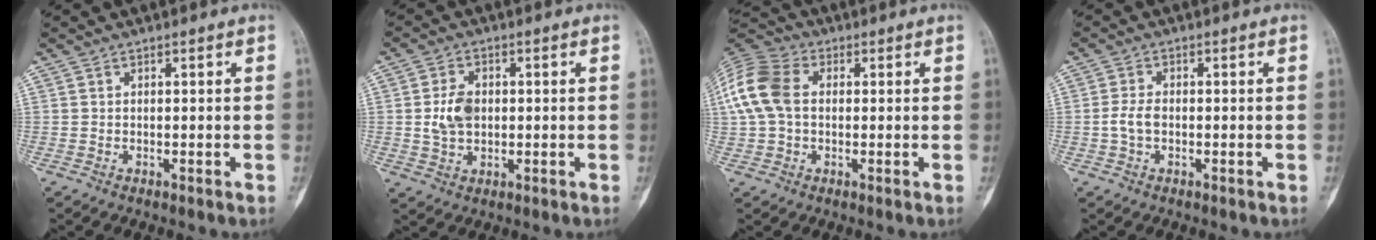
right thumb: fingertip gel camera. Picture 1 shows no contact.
{"total": 6.1, "force": [0.2, 4.2, 4.4], "torque": [-0.073, 0.004, 0.004]}
{"total": 11.8, "force": [1.2, 8.4, 8.2], "torque": [-0.174, 0.028, 0.015]}
{"total": 3.1, "force": [-0.6, 1.8, 2.4], "torque": [-0.055, 0.008, -0.015]}